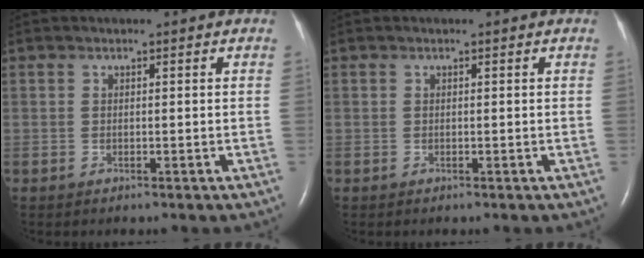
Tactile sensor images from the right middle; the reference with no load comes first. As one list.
[{"total": 0.0}]